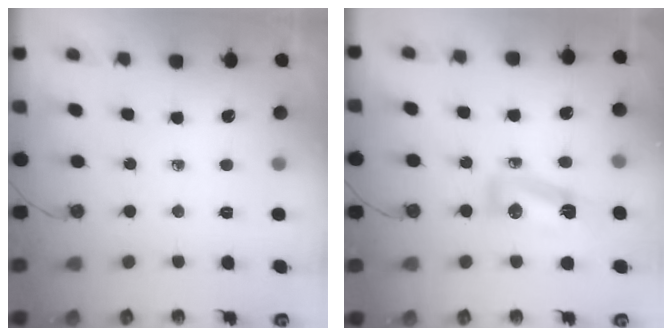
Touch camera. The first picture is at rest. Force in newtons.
{"total": 9.7, "press": 9.0, "slide": 3.7}